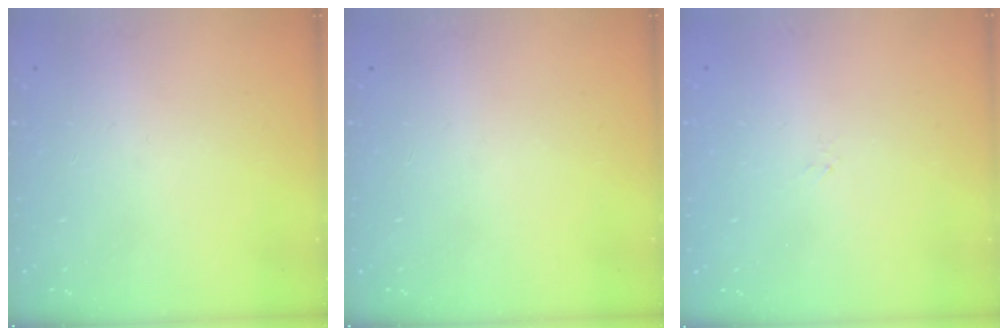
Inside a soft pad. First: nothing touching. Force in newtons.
{"total": 0.0}
{"total": 1.5, "press": 1.4, "slide": 0.3}